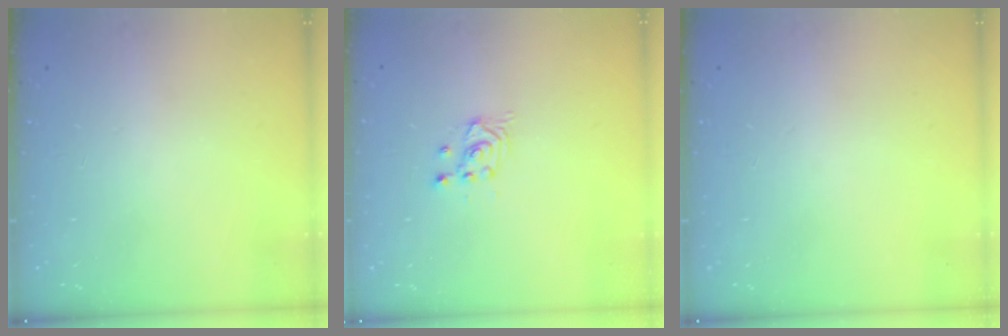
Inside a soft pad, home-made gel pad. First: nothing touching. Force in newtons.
{"total": 2.7, "press": 2.7, "slide": 0.3}
{"total": 0.0}